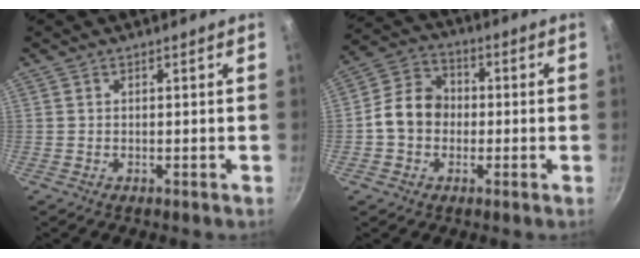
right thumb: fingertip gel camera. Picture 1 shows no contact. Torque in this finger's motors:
{"motor_torque": [1.34, 1.63, 0.71, -0.81, 0.06]}